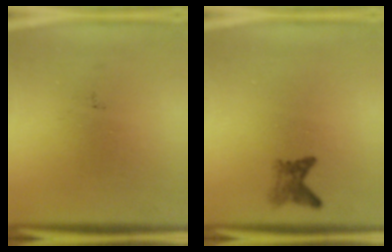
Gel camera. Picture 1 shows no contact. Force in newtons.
{"total": 1.9}